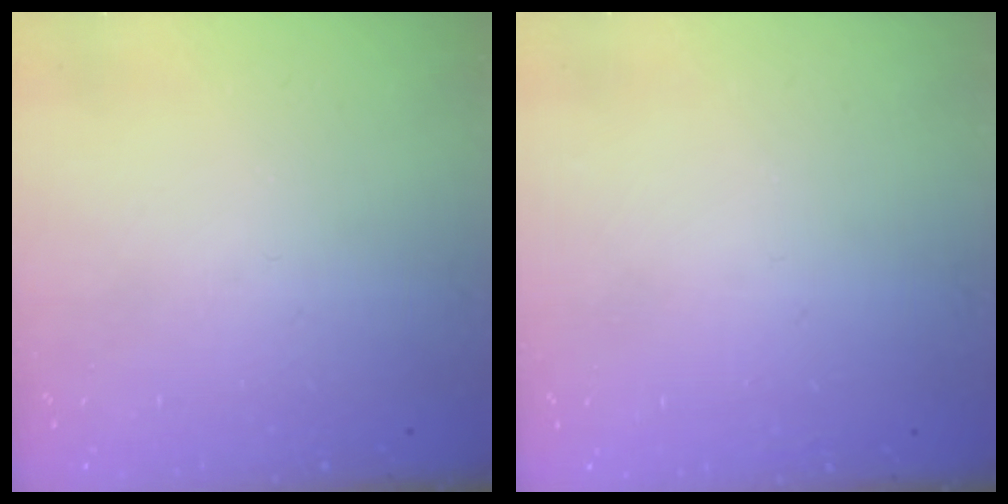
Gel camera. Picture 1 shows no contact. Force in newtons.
{"total": 1.6, "press": 1.6, "slide": 0.1}